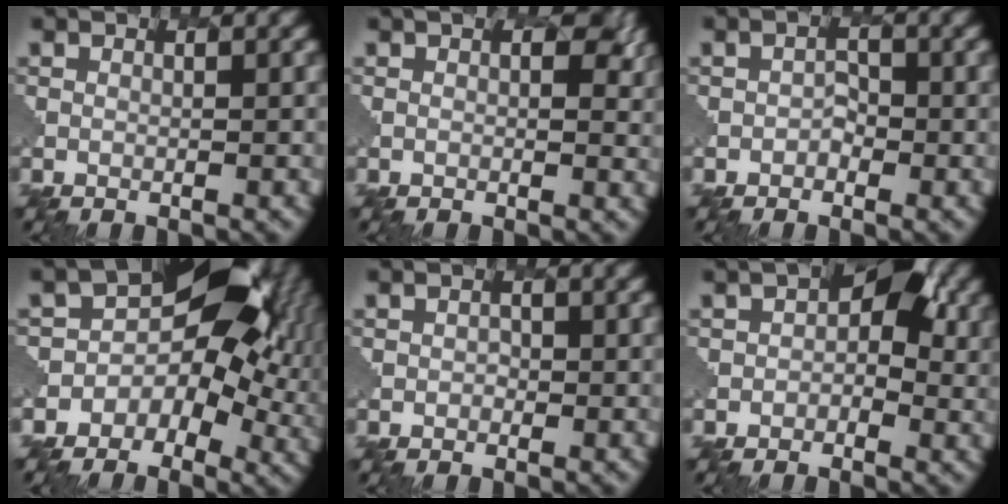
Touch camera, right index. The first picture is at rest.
{"total": 1.4, "force": [1.0, 0.4, -0.9], "torque": [0.006, 0.010, -0.001]}
{"total": 1.6, "force": [-0.7, 1.0, -1.0], "torque": [-0.011, -0.003, -0.036]}
{"total": 5.3, "force": [-0.7, 4.7, 2.2], "torque": [-0.024, 0.018, -0.042]}
{"total": 1.4, "force": [-0.2, 1.3, -0.3], "torque": [-0.011, -0.007, -0.014]}
{"total": 1.9, "force": [1.0, 1.6, 0.3], "torque": [-0.021, 0.010, -0.019]}